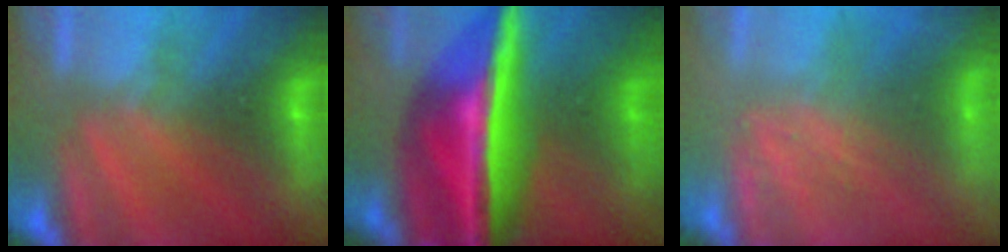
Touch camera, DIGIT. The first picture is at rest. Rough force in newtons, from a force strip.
{"total": 5.9}
{"total": 2.6}